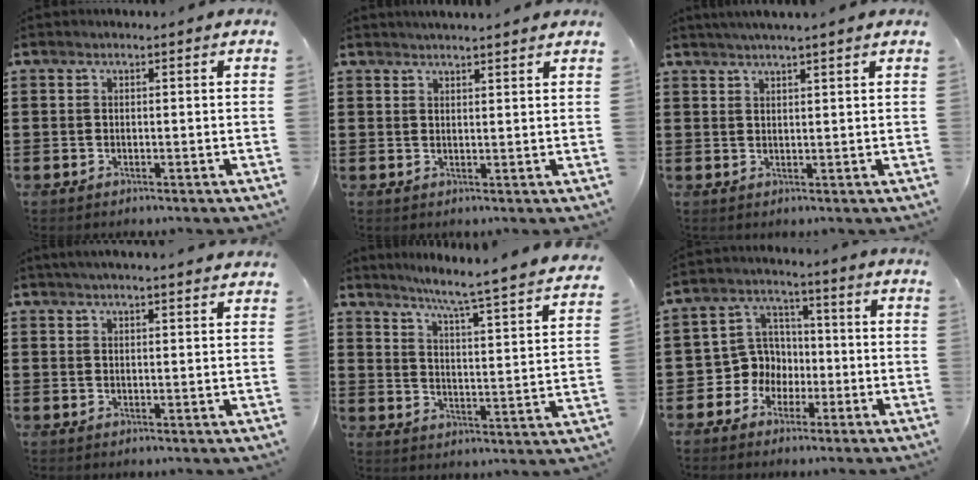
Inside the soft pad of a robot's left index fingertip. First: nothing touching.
{"total": 1.9, "force": [1.8, -0.1, 0.2], "torque": [-0.009, 0.000, 0.036]}
{"total": 2.2, "force": [2.0, -0.4, 0.7], "torque": [-0.017, 0.000, 0.038]}
{"total": 2.4, "force": [2.3, -0.4, 0.6], "torque": [-0.018, -0.004, 0.043]}
{"total": 5.3, "force": [4.5, -1.7, 2.3], "torque": [-0.056, -0.053, 0.061]}
{"total": 6.3, "force": [-1.1, 6.1, 1.3], "torque": [-0.064, 0.002, -0.025]}